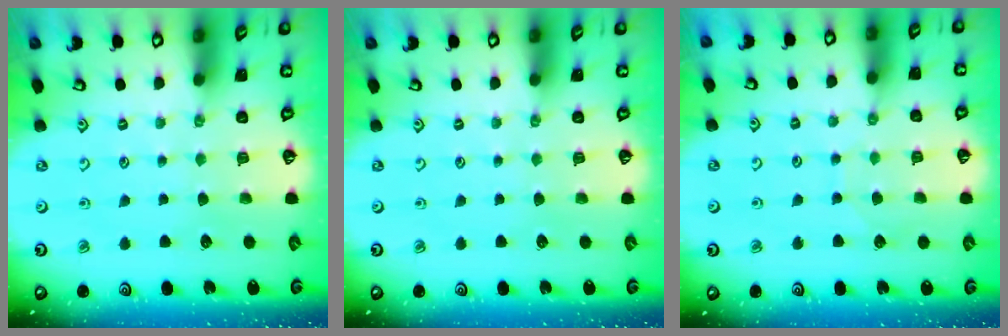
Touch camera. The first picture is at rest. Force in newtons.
{"total": 0.0}
{"total": 3.8, "press": 3.7, "slide": 0.4}